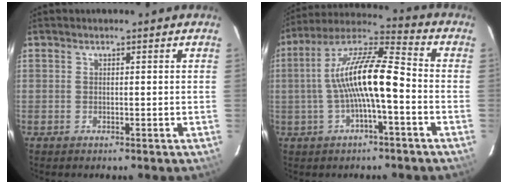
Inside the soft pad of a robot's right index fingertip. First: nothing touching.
{"total": 13.4, "force": [-2.2, 2.6, 13.0], "torque": [-0.243, 0.021, -0.041]}